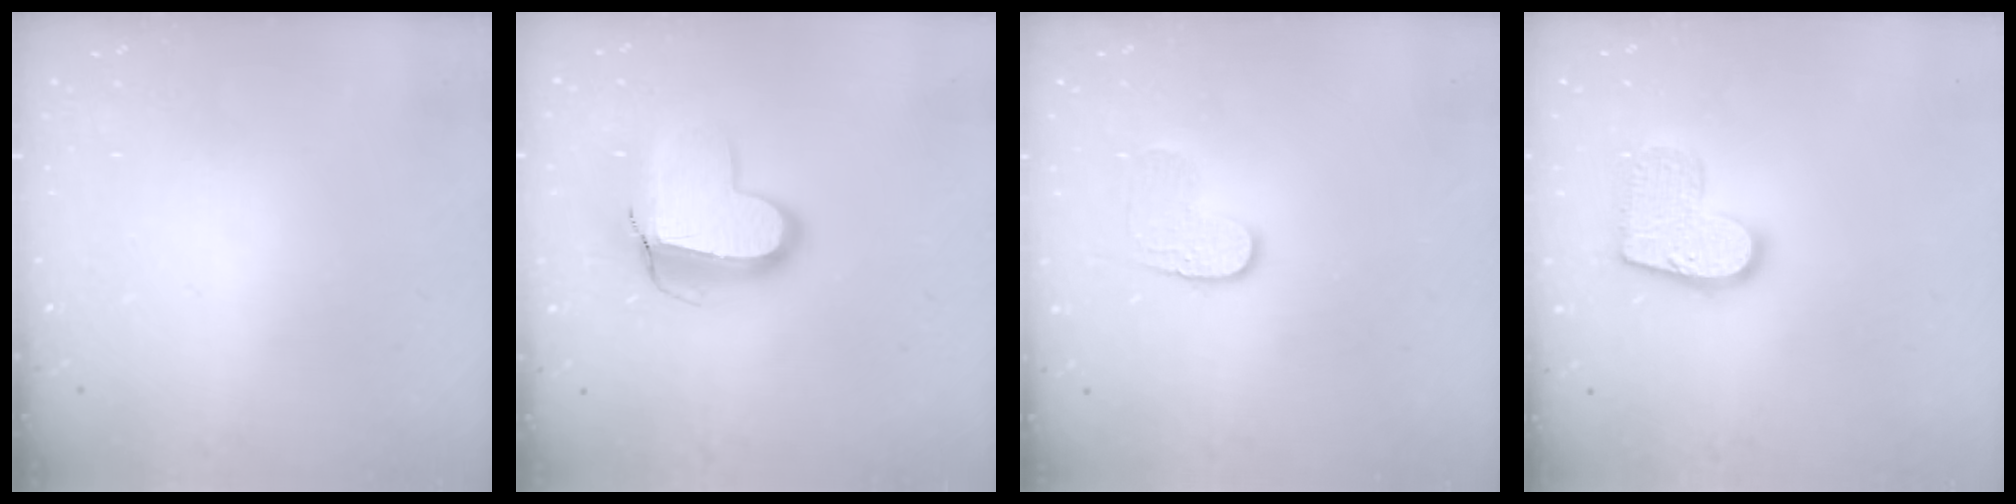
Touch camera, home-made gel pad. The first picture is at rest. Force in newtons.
{"total": 12.8, "press": 12.8, "slide": 1.3}
{"total": 5.7, "press": 5.7, "slide": 0.3}
{"total": 12.9, "press": 12.9, "slide": 0.8}